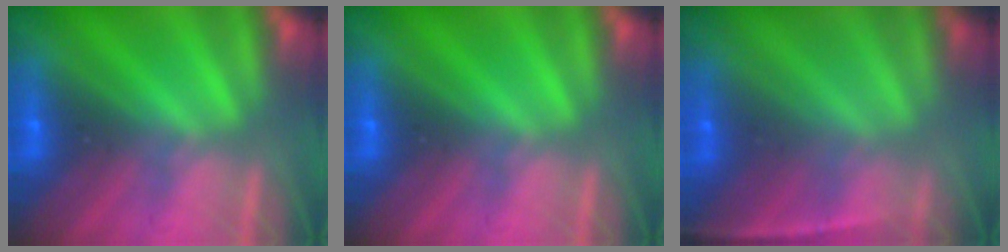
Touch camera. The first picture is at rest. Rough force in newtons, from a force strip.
{"total": 0.0}
{"total": 1.6}